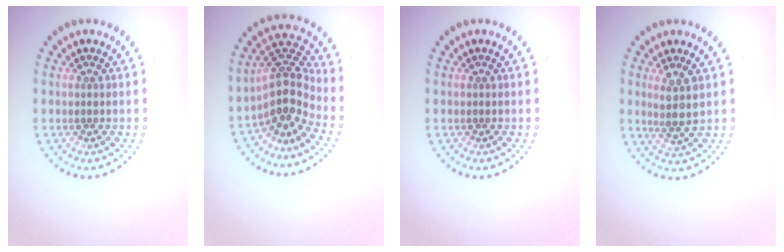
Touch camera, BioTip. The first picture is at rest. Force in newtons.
{"total": 4.3, "press": 3.2, "slide": 3.0}
{"total": 0.0}
{"total": 2.5, "press": 2.2, "slide": 1.2}